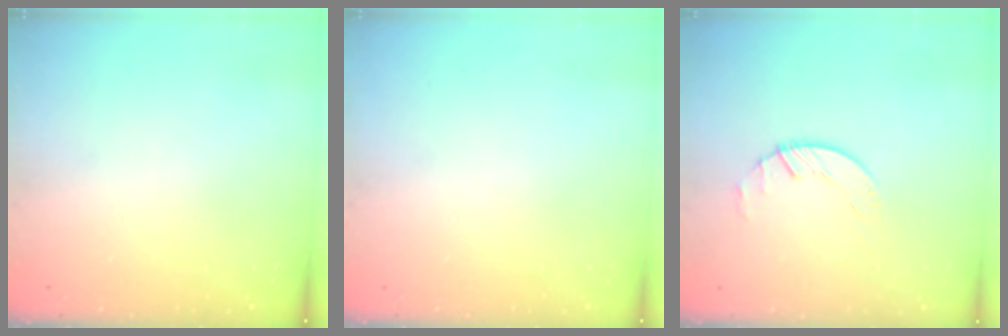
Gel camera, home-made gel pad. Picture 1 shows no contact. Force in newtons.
{"total": 0.0}
{"total": 1.4, "press": 1.4, "slide": 0.2}